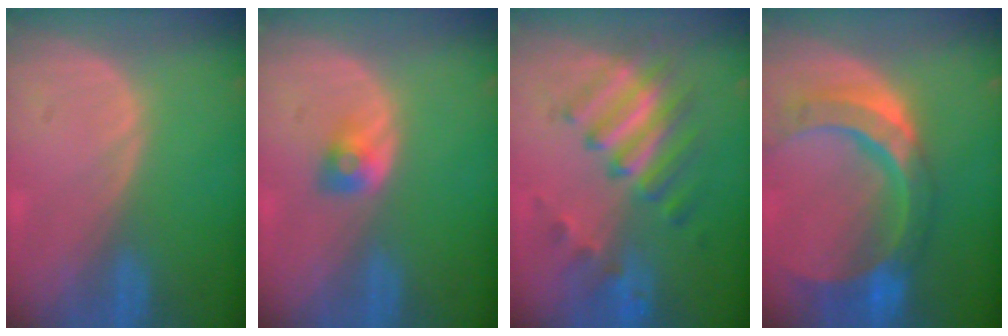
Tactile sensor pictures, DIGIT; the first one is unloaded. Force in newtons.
{"total": 2.5, "press": 2.3, "slide": 0.9}
{"total": 7.7, "press": 7.7, "slide": 0.9}
{"total": 11.4, "press": 9.6, "slide": 6.0}